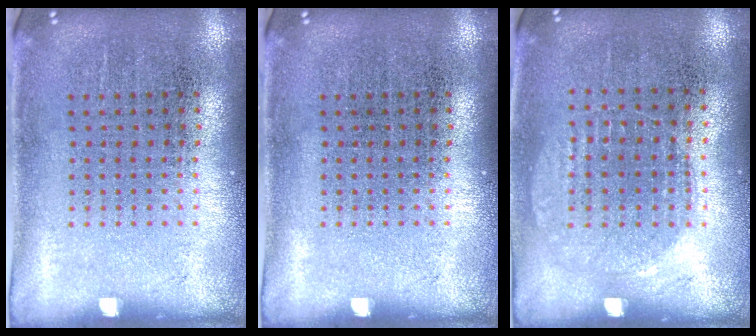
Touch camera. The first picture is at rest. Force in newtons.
{"total": 0.0}
{"total": 0.9, "press": 0.8, "slide": 0.3}